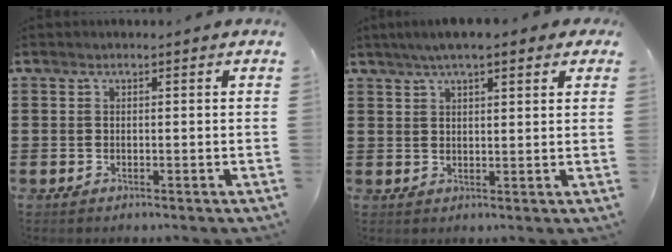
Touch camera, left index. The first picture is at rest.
{"total": 4.5, "force": [3.1, 0.9, 3.2], "torque": [-0.067, 0.004, 0.054]}